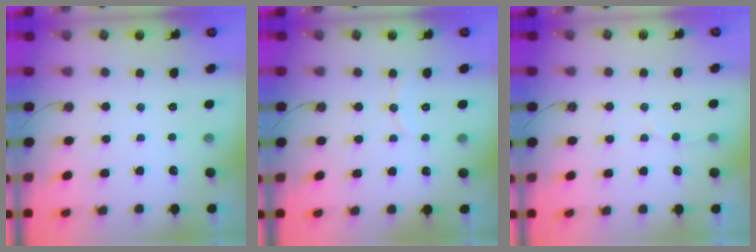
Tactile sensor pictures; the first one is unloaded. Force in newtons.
{"total": 4.2, "press": 4.1, "slide": 0.6}
{"total": 3.7, "press": 3.7, "slide": 0.3}